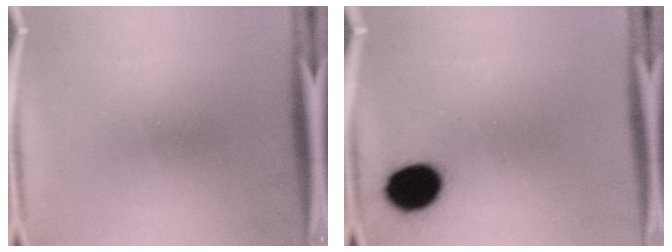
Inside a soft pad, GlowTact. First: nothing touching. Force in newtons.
{"total": 11.2}